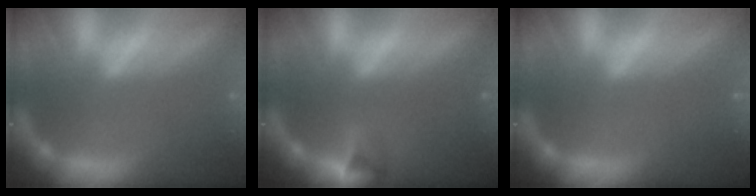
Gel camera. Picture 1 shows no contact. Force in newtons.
{"total": 1.9}
{"total": 0.0}